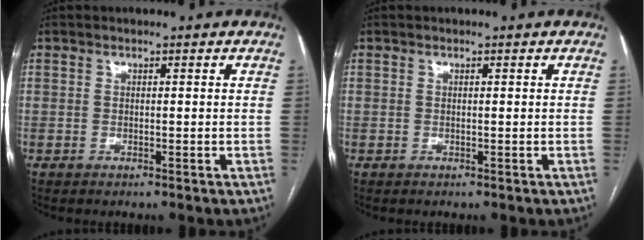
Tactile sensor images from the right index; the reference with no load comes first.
{"total": 0.0}